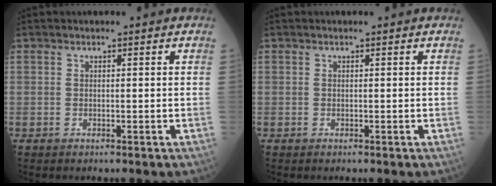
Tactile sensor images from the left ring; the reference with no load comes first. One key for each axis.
{"total": 0.0}